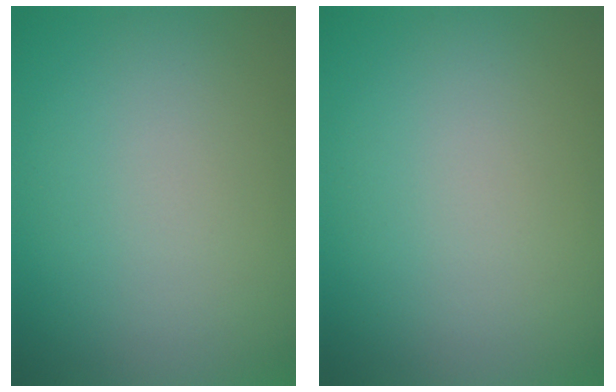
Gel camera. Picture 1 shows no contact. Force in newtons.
{"total": 0.0}